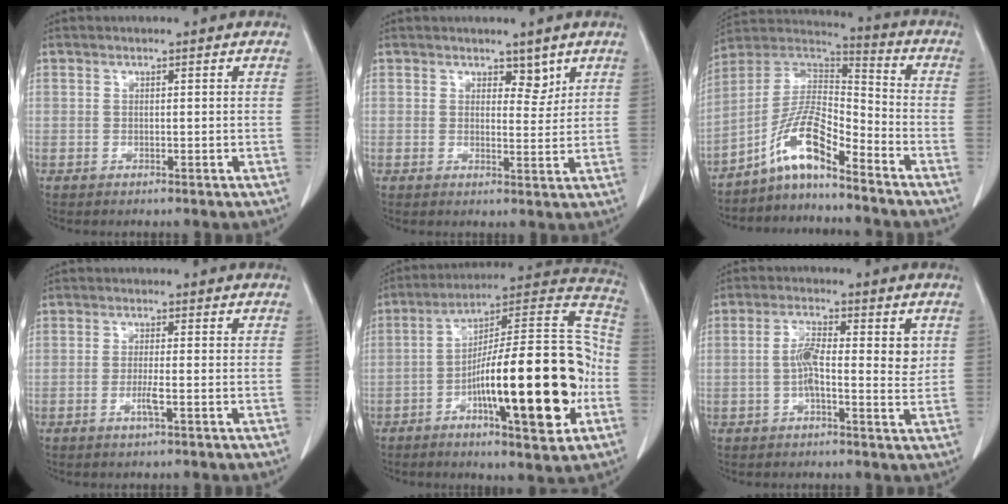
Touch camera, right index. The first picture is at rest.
{"total": 2.9, "force": [2.0, 1.5, 1.4], "torque": [-0.011, -0.006, 0.031]}
{"total": 10.3, "force": [-7.3, 1.9, 7.0], "torque": [-0.142, 0.028, -0.136]}
{"total": 1.2, "force": [-0.5, -0.1, 1.1], "torque": [-0.024, -0.003, -0.009]}
{"total": 23.9, "force": [-6.4, 4.0, 22.7], "torque": [-0.317, 0.015, -0.093]}
{"total": 7.2, "force": [0.6, 2.2, 6.8], "torque": [-0.121, 0.007, 0.003]}